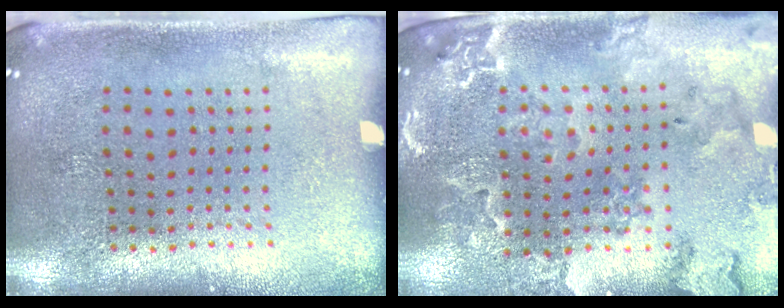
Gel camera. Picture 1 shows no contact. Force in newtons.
{"total": 1.9, "press": 1.9, "slide": 0.3}